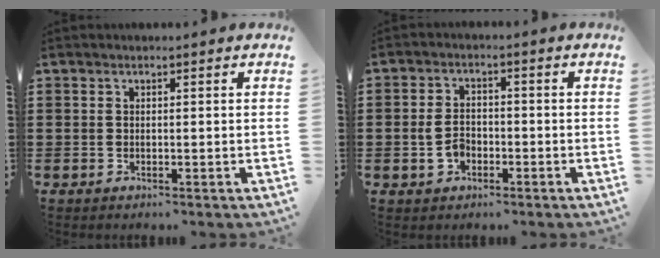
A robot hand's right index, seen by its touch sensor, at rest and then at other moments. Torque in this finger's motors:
{"motor_torque": [0.18, 0.29, 0.06, 0.05]}